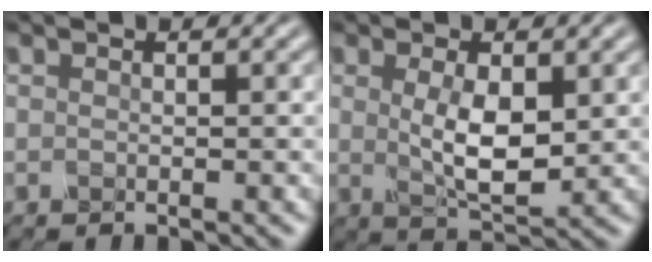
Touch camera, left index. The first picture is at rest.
{"total": 4.6, "force": [0.5, 1.8, 4.2], "torque": [-0.082, -0.004, 0.016]}